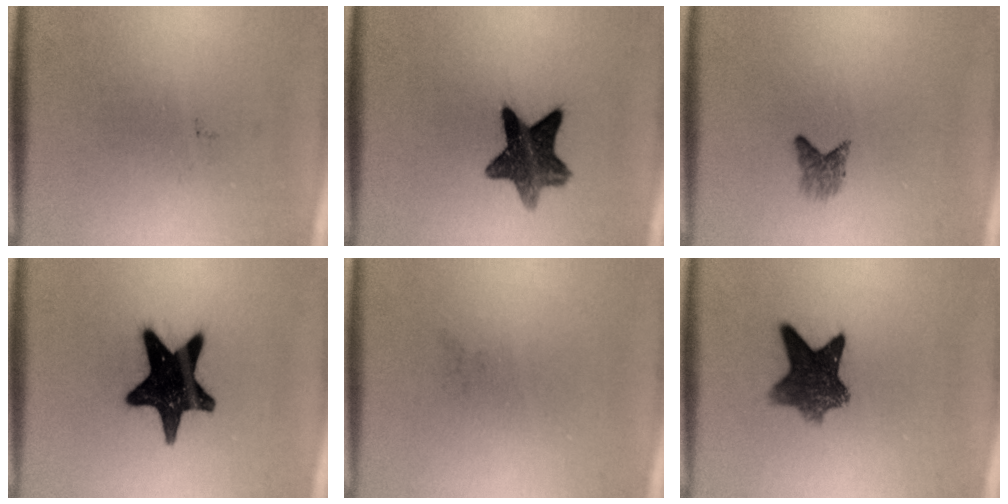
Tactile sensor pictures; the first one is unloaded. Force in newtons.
{"total": 10.1}
{"total": 1.8}
{"total": 17.9}
{"total": 0.0}
{"total": 8.3}